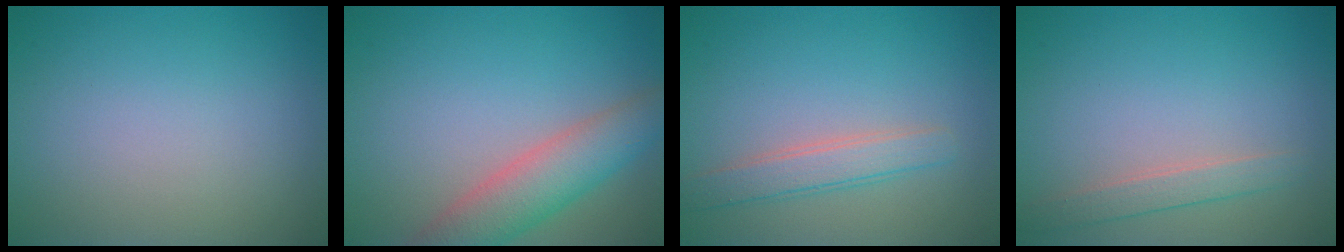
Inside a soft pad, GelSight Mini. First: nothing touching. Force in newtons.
{"total": 5.4, "press": 5.3, "slide": 0.6}
{"total": 2.6, "press": 2.6, "slide": 0.1}
{"total": 1.8, "press": 1.8, "slide": 0.1}